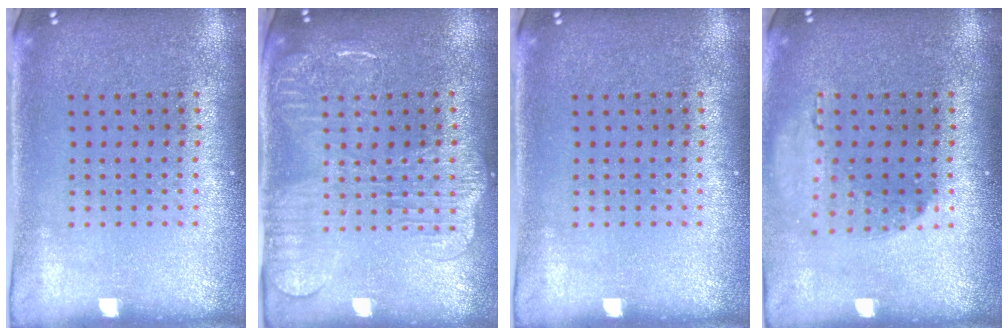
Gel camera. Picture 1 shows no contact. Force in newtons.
{"total": 2.1, "press": 1.9, "slide": 0.9}
{"total": 0.0}
{"total": 1.2, "press": 1.2, "slide": 0.0}